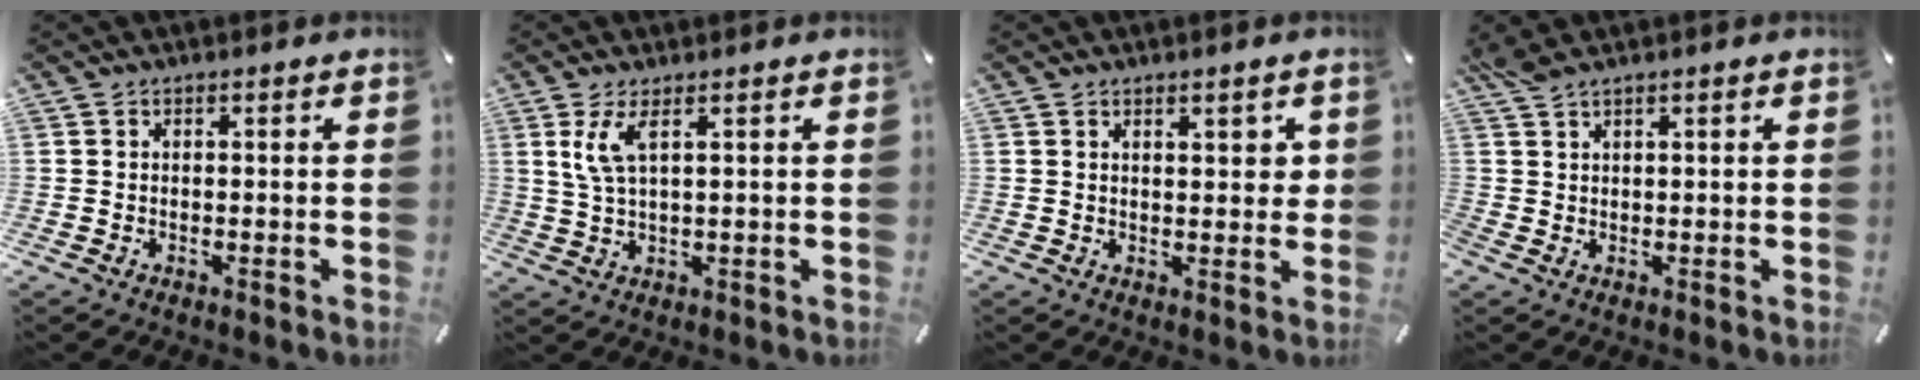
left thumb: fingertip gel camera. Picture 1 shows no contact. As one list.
[{"total": 5.5, "force": [2.4, 1.4, 4.7], "torque": [-0.105, -0.001, 0.039]}, {"total": 2.9, "force": [1.6, 1.5, 1.9], "torque": [-0.016, -0.005, 0.021]}, {"total": 1.8, "force": [1.6, 0.5, 0.8], "torque": [-0.019, 0.001, 0.029]}]